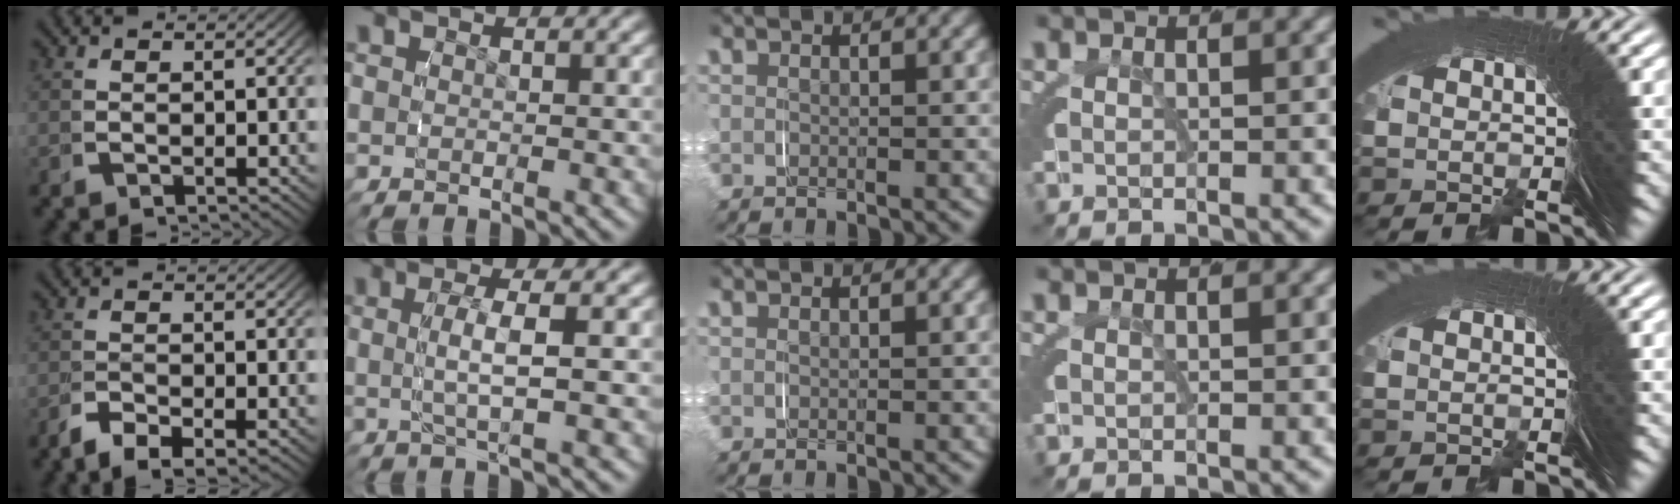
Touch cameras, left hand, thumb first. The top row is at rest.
{"thumb": {"total": 1.3, "force": [-1.1, 0.2, 0.8], "torque": [0.000, -0.003, -0.024]}, "index": {"total": 2.6, "force": [0.3, -0.6, 2.5], "torque": [-0.046, 0.007, 0.005]}}